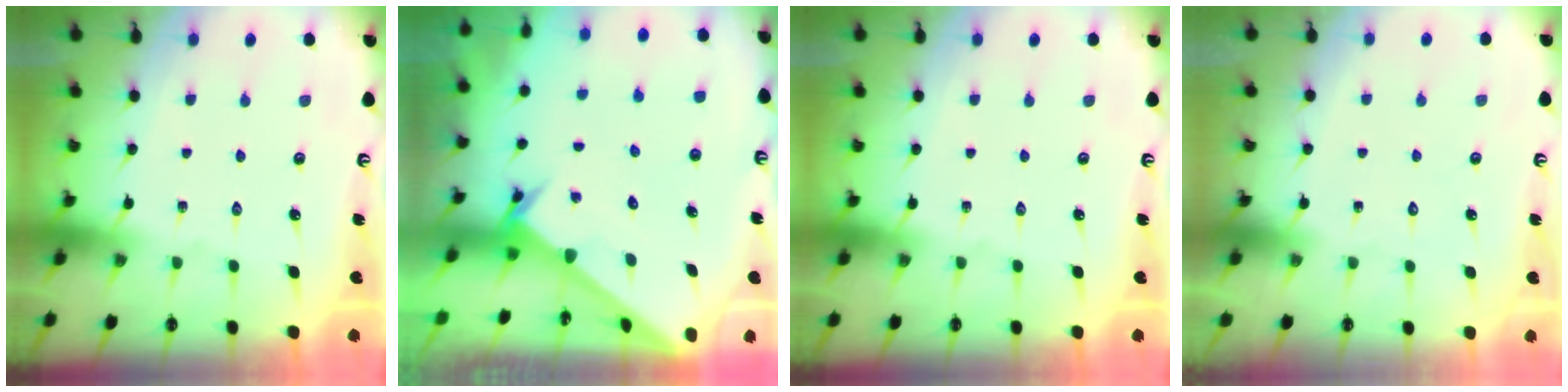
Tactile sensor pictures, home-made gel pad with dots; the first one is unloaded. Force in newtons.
{"total": 2.4, "press": 2.4, "slide": 0.2}
{"total": 0.0}
{"total": 1.7, "press": 1.7, "slide": 0.1}